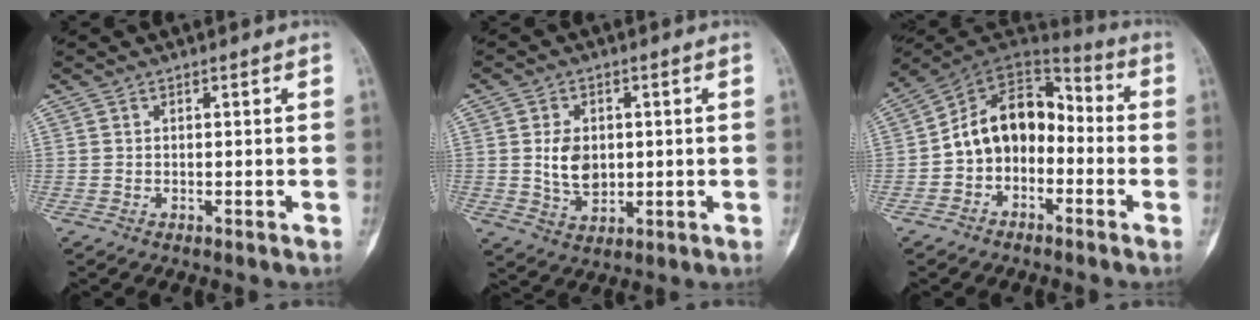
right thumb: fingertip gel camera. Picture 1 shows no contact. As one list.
[{"total": 6.8, "force": [0.5, 4.9, 4.6], "torque": [-0.063, -0.008, 0.018]}, {"total": 13.3, "force": [-2.2, 9.9, 8.6], "torque": [-0.110, 0.066, -0.052]}]